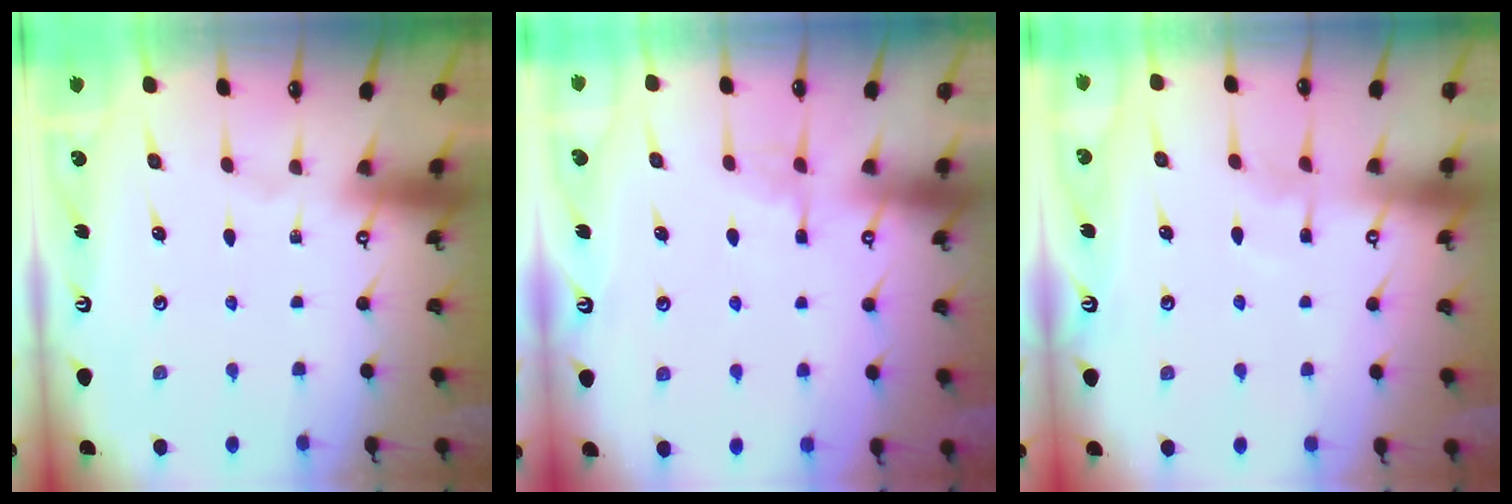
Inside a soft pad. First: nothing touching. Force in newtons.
{"total": 4.4, "press": 4.3, "slide": 0.6}
{"total": 4.7, "press": 4.6, "slide": 0.7}